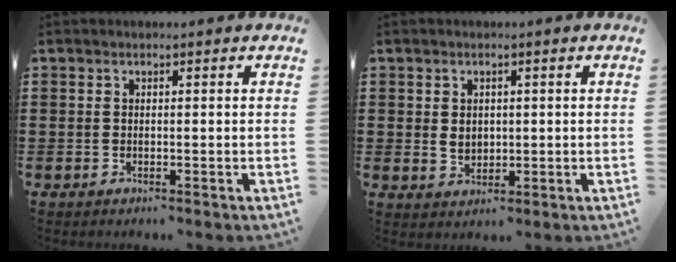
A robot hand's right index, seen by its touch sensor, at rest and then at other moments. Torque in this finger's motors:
{"motor_torque": [2.14, 0.00, 0.47, 0.09]}